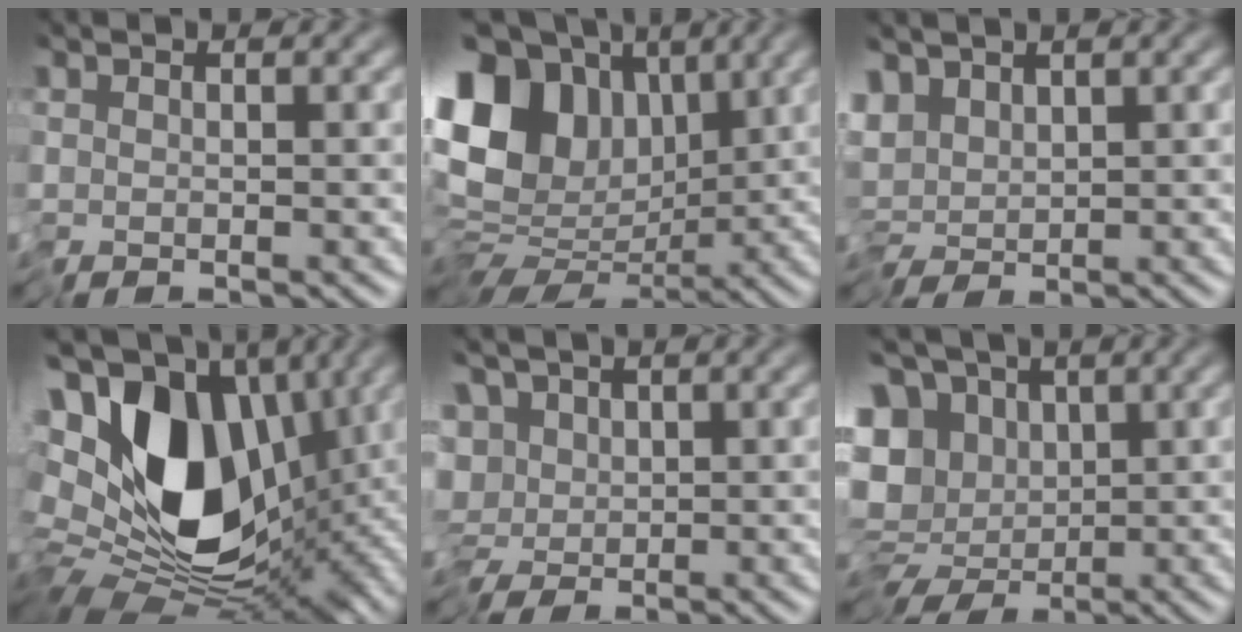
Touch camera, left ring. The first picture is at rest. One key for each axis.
{"total": 12.1, "fx": 2.1, "fy": 9.3, "fz": 7.5, "tx": -0.147, "ty": 0.025, "tz": 0.030}
{"total": 2.9, "fx": 0.5, "fy": 1.7, "fz": 2.3, "tx": -0.037, "ty": 0.003, "tz": 0.005}
{"total": 15.9, "fx": 1.5, "fy": 10.9, "fz": 11.5, "tx": -0.181, "ty": -0.013, "tz": 0.034}
{"total": 6.0, "fx": -0.4, "fy": 4.6, "fz": 3.8, "tx": -0.038, "ty": 0.012, "tz": -0.034}
{"total": 12.3, "fx": -0.1, "fy": 10.4, "fz": 6.5, "tx": -0.118, "ty": -0.010, "tz": -0.015}